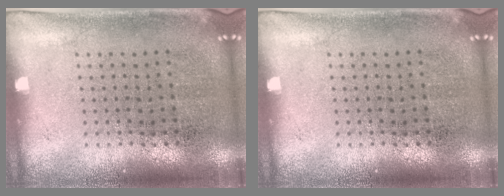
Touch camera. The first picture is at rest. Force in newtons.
{"total": 0.0}